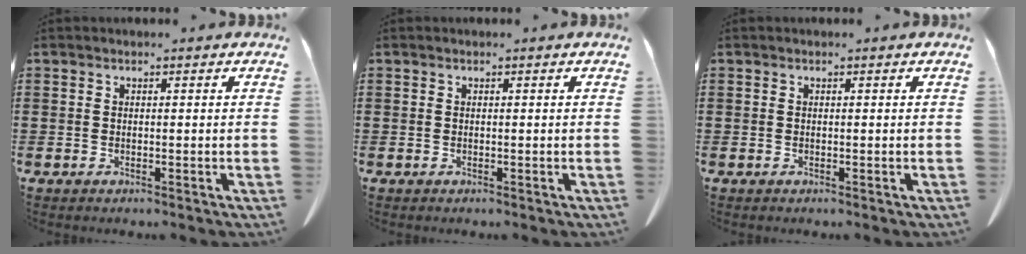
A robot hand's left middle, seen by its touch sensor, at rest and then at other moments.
{"total": 0.0}
{"total": 0.0}